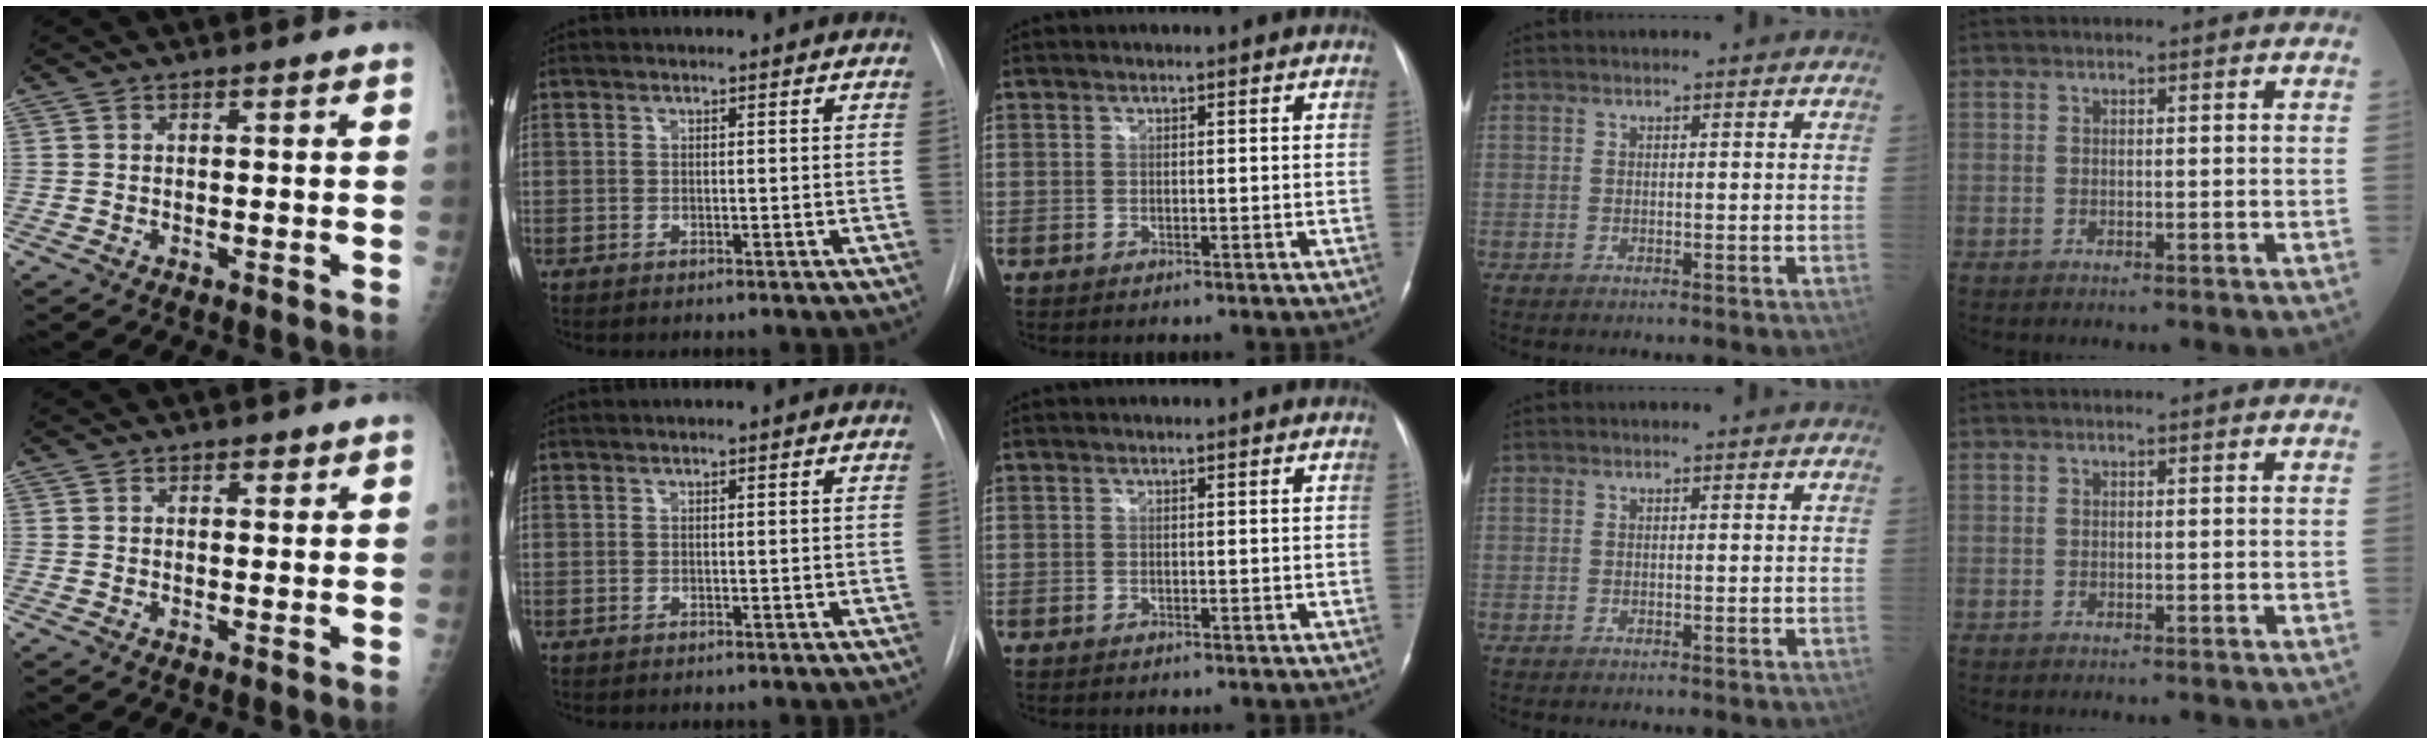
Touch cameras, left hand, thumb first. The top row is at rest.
{"thumb": {"total": 1.7, "force": [1.1, 1.0, 0.8], "torque": [0.003, -0.004, 0.011]}}